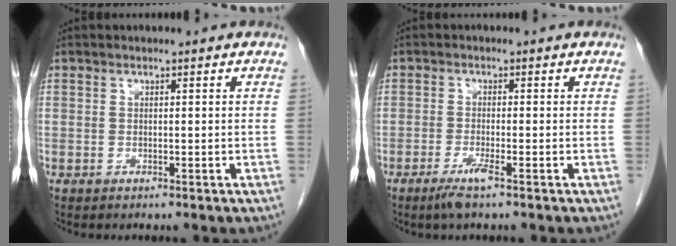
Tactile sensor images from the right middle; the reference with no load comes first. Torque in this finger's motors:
{"motor_torque": [0.68, -0.47, 0.15, 0.04]}